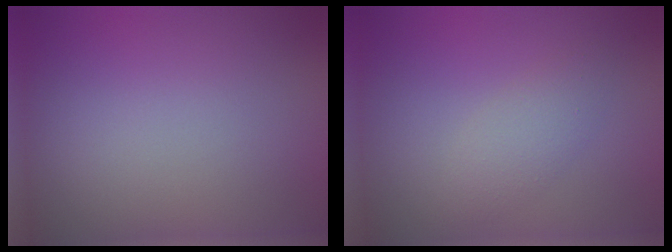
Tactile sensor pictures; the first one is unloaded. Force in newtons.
{"total": 2.1, "press": 2.1, "slide": 0.1}